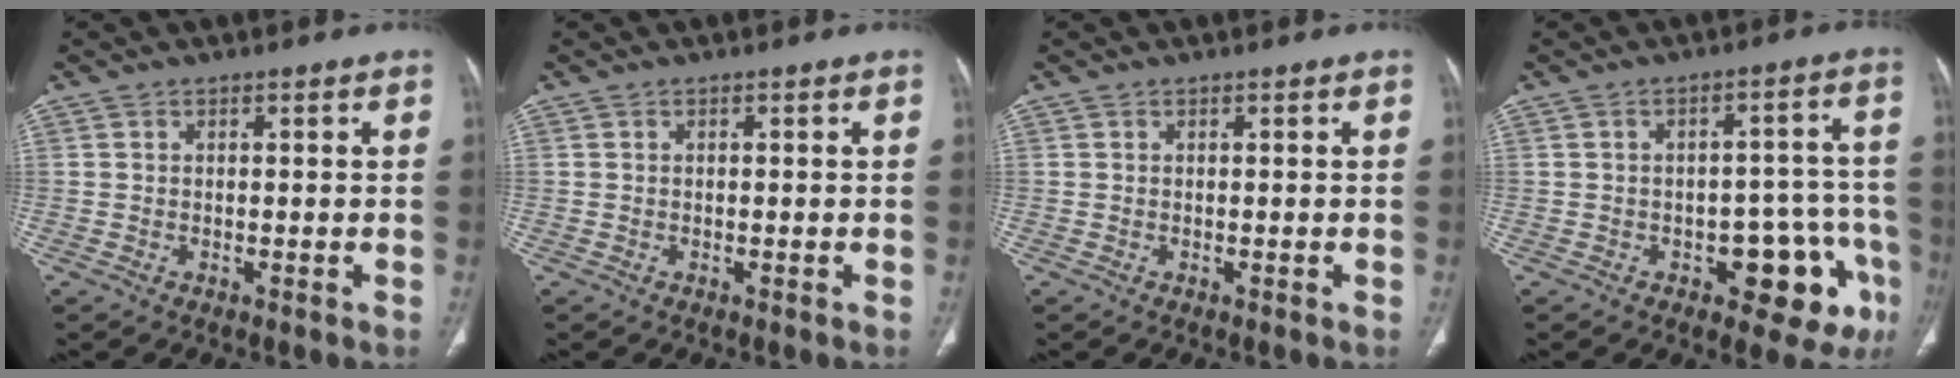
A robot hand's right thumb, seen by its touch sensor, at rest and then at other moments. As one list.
[{"total": 0.0}, {"total": 0.0}, {"total": 12.4, "force": [-5.2, 6.1, 9.5], "torque": [-0.073, 0.041, -0.057]}]